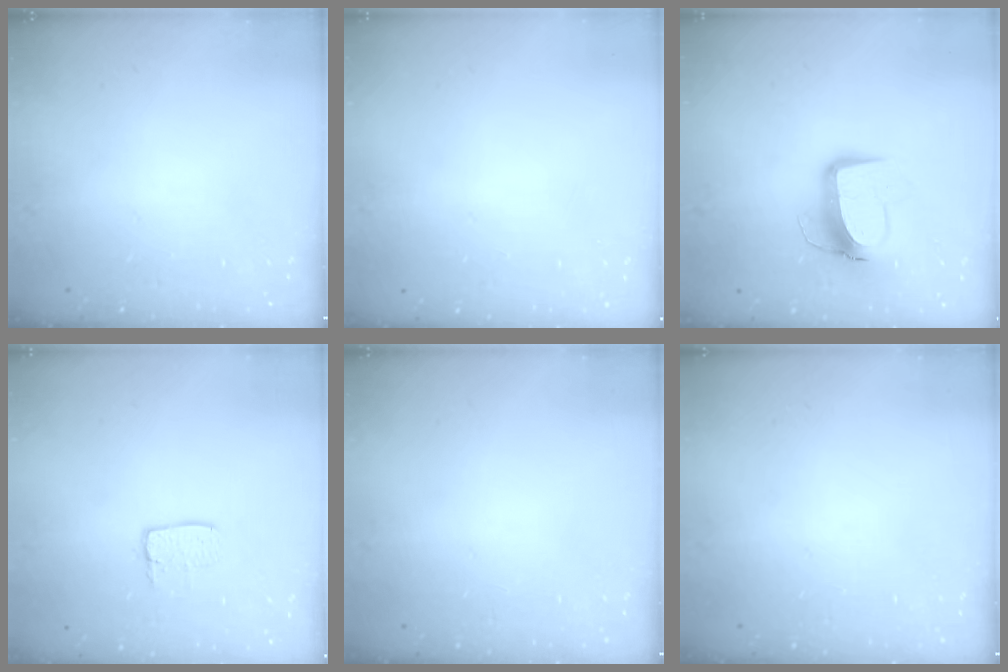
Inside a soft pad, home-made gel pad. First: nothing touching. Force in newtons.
{"total": 0.5, "press": 0.5, "slide": 0.1}
{"total": 12.1, "press": 12.0, "slide": 1.4}
{"total": 6.8, "press": 6.8, "slide": 0.4}
{"total": 0.0}
{"total": 0.0}